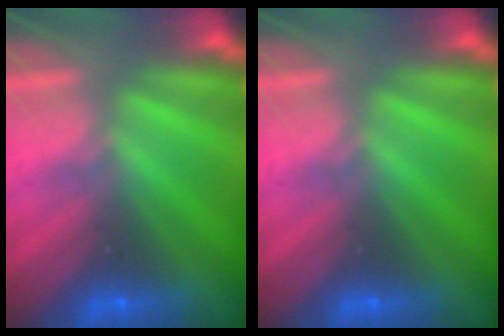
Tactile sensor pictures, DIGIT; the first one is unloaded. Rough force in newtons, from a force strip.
{"total": 0.0}